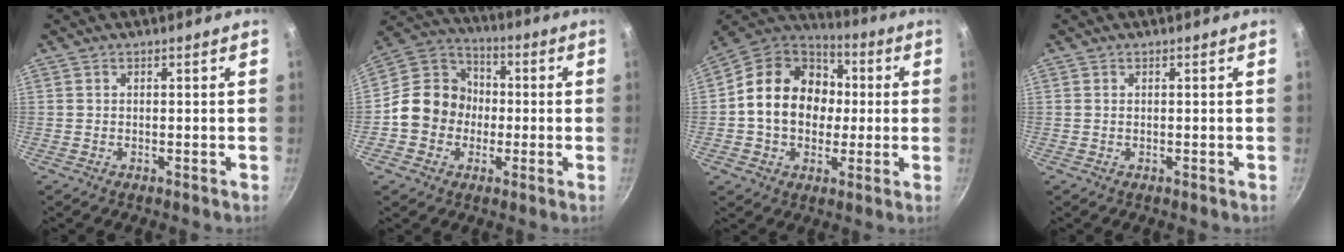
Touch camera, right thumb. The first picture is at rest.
{"total": 12.6, "force": [-1.8, 11.2, 5.4], "torque": [-0.053, 0.035, -0.051]}
{"total": 19.0, "force": [0.9, 15.2, 11.4], "torque": [-0.166, 0.030, 0.003]}
{"total": 0.0}